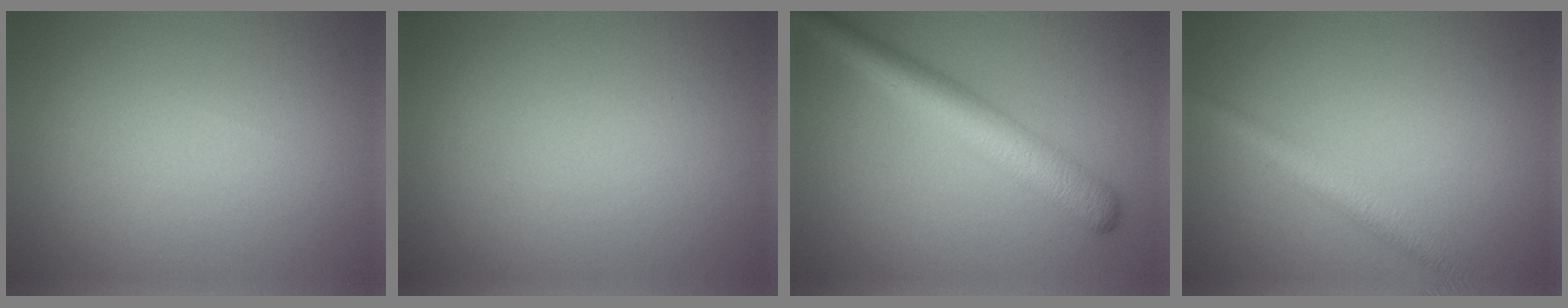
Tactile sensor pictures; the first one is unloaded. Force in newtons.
{"total": 0.0}
{"total": 5.5, "press": 5.5, "slide": 0.1}
{"total": 2.9, "press": 2.9, "slide": 0.1}